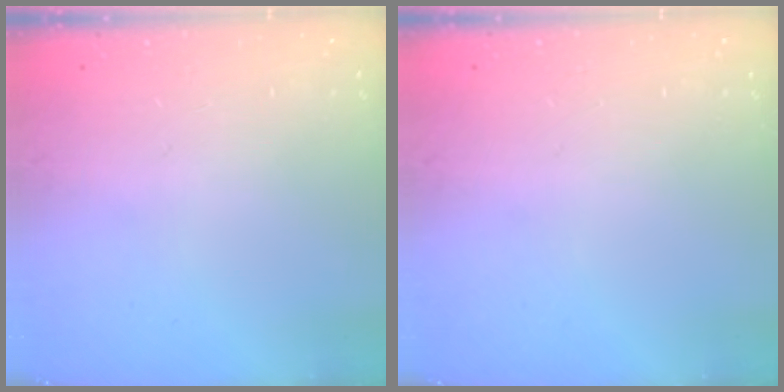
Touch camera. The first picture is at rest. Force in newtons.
{"total": 0.0}